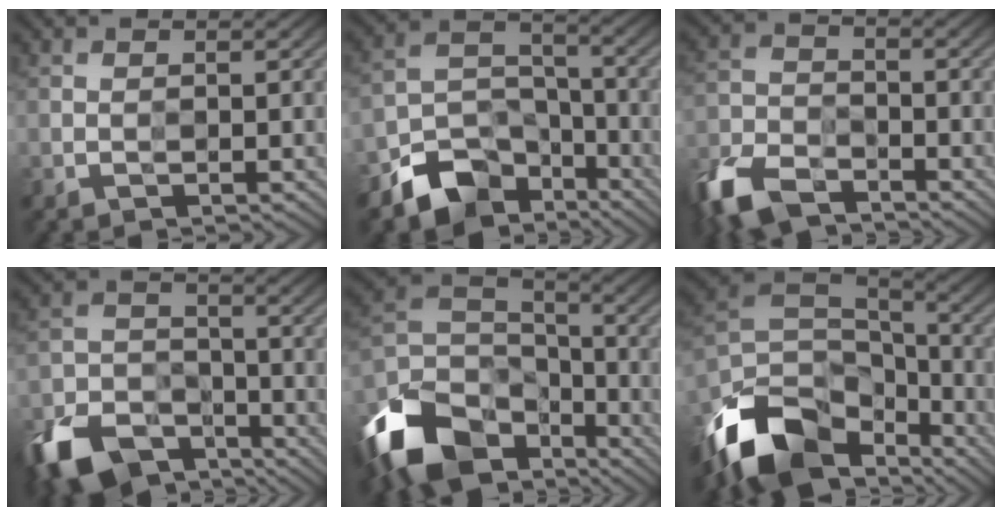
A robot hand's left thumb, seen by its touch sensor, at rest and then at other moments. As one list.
[{"total": 10.3, "force": [-7.0, 6.2, 4.4], "torque": [-0.077, -0.012, -0.137]}, {"total": 9.6, "force": [-7.0, 4.3, 5.1], "torque": [-0.122, -0.014, -0.154]}, {"total": 12.1, "force": [-8.4, 6.5, 5.9], "torque": [-0.137, -0.022, -0.163]}, {"total": 16.3, "force": [-9.6, 10.0, 8.5], "torque": [-0.235, -0.026, -0.172]}, {"total": 14.9, "force": [-8.8, 8.7, 8.2], "torque": [-0.218, -0.021, -0.151]}]